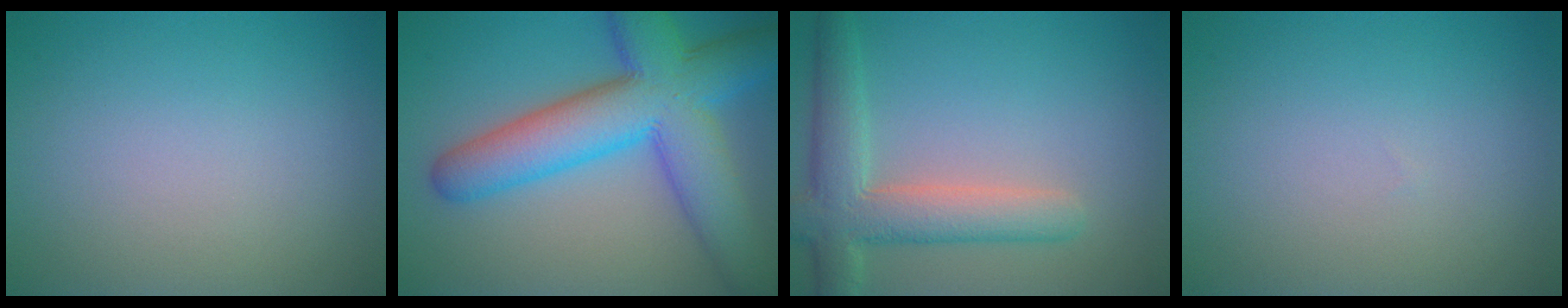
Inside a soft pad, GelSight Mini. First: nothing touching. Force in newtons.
{"total": 10.6, "press": 10.6, "slide": 0.3}
{"total": 5.6, "press": 5.6, "slide": 0.5}
{"total": 0.0}